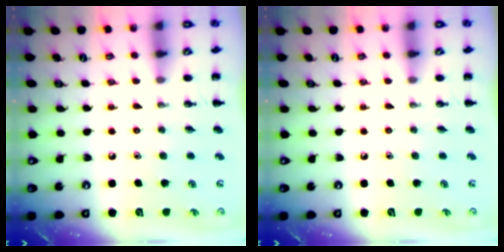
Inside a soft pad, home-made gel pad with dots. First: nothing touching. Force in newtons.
{"total": 0.0}